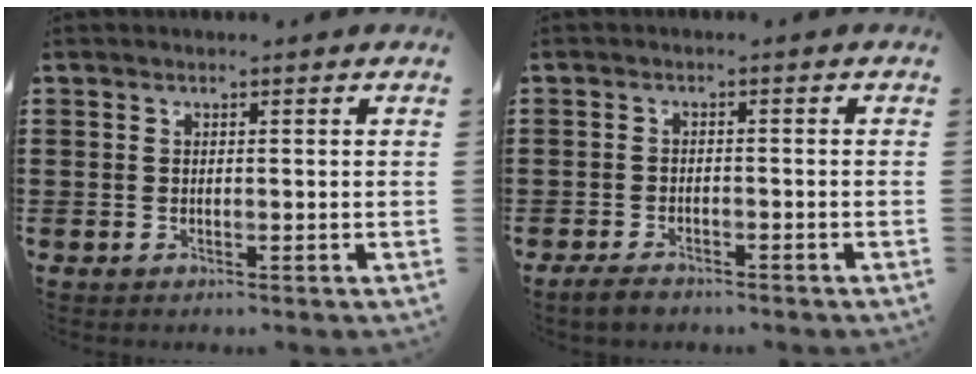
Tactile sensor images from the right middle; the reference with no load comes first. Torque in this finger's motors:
{"motor_torque": [2.03, -0.11, 0.28, 0.06]}